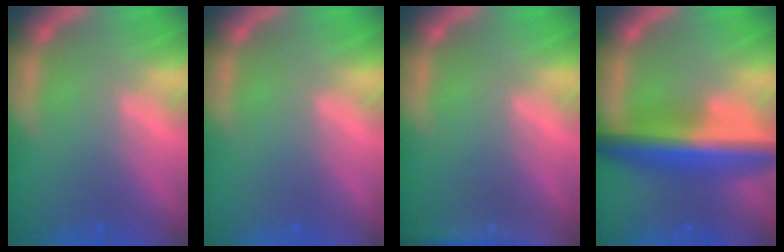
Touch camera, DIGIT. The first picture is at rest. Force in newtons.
{"total": 0.0}
{"total": 5.0}
{"total": 8.5}